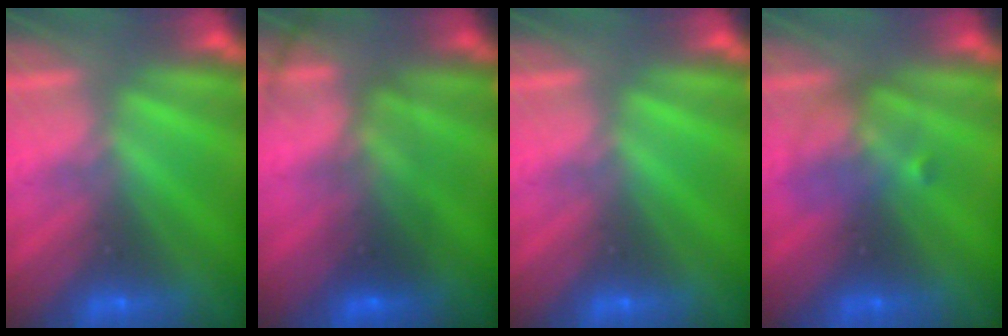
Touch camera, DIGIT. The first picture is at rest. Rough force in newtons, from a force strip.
{"total": 7.8}
{"total": 0.0}
{"total": 2.4}